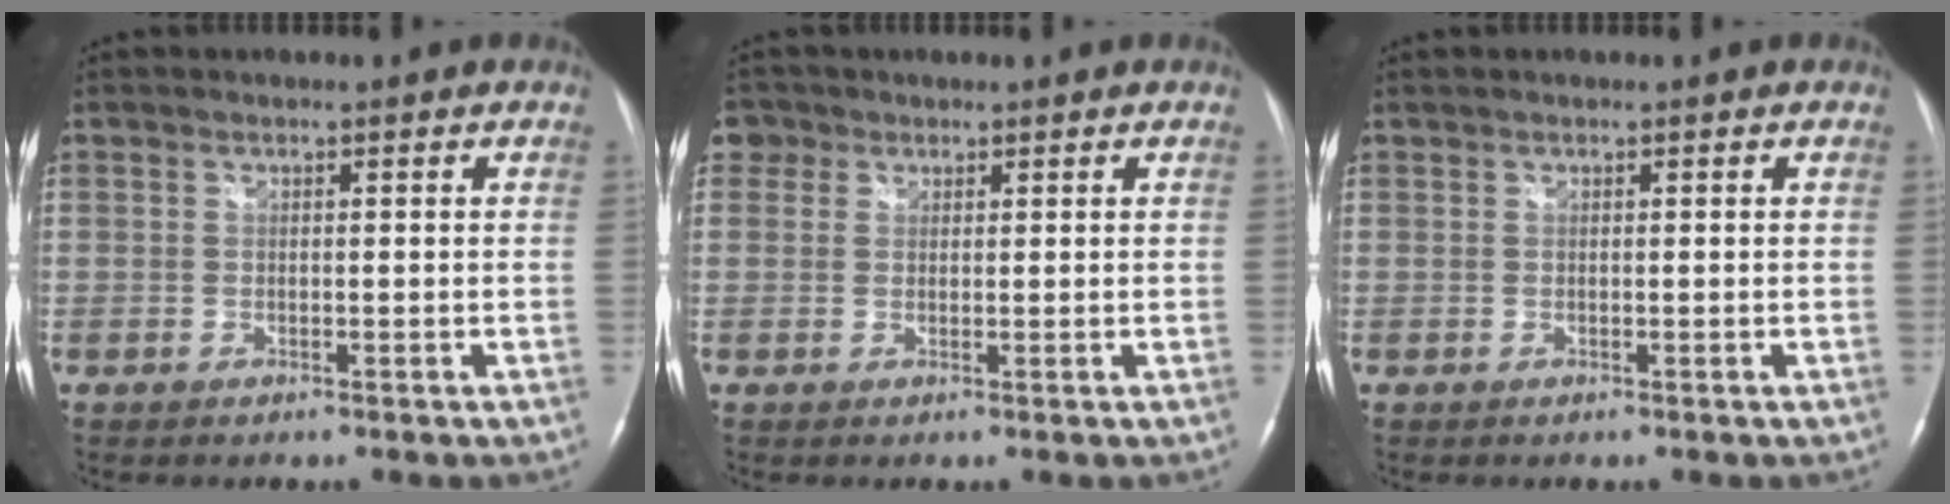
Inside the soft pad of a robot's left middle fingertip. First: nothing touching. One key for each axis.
{"total": 2.5, "fx": 1.2, "fy": 2.2, "fz": 0.3, "tx": 0.003, "ty": 0.009, "tz": 0.016}
{"total": 0.0}